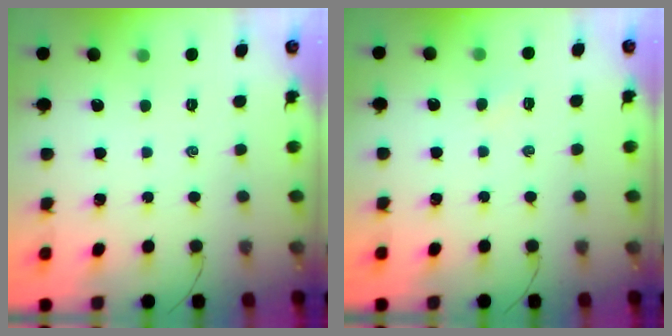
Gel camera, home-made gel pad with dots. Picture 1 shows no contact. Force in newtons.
{"total": 2.4, "press": 2.2, "slide": 0.8}